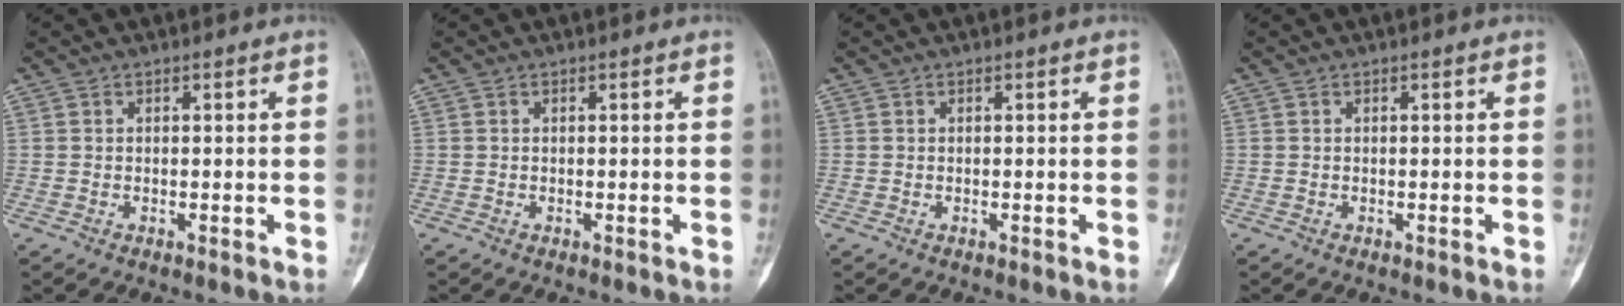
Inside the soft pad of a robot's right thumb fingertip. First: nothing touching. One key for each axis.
{"total": 0.0}
{"total": 0.0}
{"total": 0.0}